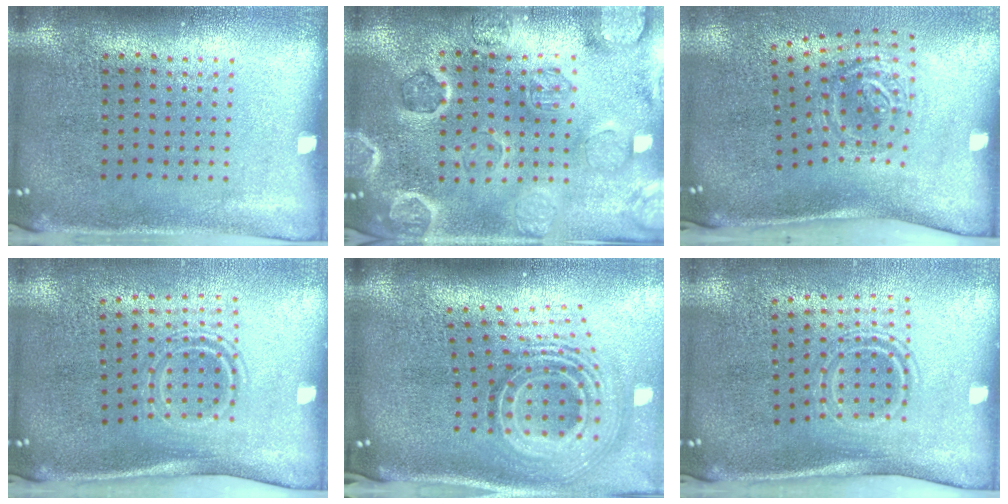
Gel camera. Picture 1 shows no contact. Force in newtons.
{"total": 2.6, "press": 2.6, "slide": 0.4}
{"total": 1.9, "press": 1.2, "slide": 1.5}
{"total": 1.7, "press": 1.1, "slide": 1.3}
{"total": 2.5, "press": 1.6, "slide": 1.9}
{"total": 1.7, "press": 1.1, "slide": 1.3}